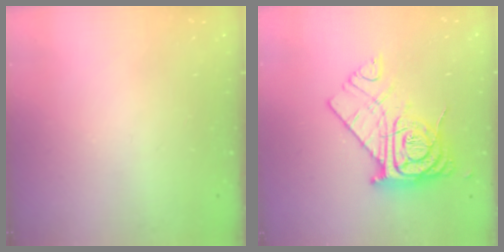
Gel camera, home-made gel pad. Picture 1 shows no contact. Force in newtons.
{"total": 15.3, "press": 15.2, "slide": 1.5}